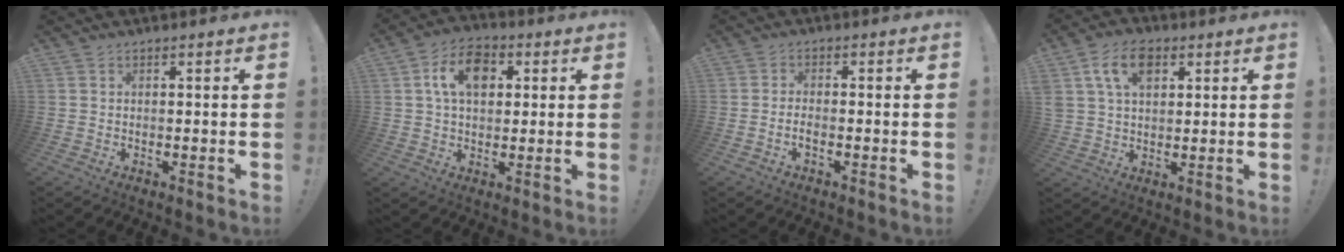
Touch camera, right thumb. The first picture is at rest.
{"total": 11.6, "force": [3.2, 7.8, 8.0], "torque": [-0.120, 0.012, 0.058]}
{"total": 2.2, "force": [-1.3, 0.5, 1.7], "torque": [-0.036, 0.006, -0.020]}
{"total": 10.5, "force": [4.4, 6.8, 6.6], "torque": [-0.129, 0.008, 0.082]}